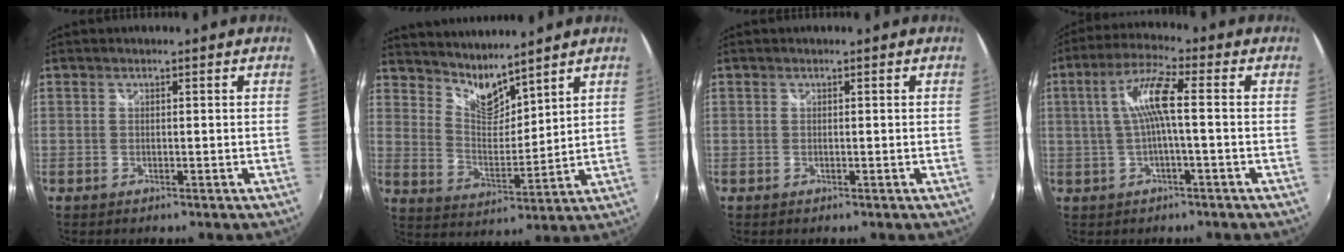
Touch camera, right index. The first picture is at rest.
{"total": 7.7, "force": [7.0, 1.6, 2.6], "torque": [-0.038, -0.012, 0.133]}
{"total": 0.0}
{"total": 7.5, "force": [0.0, 0.5, 7.5], "torque": [-0.152, 0.012, 0.004]}